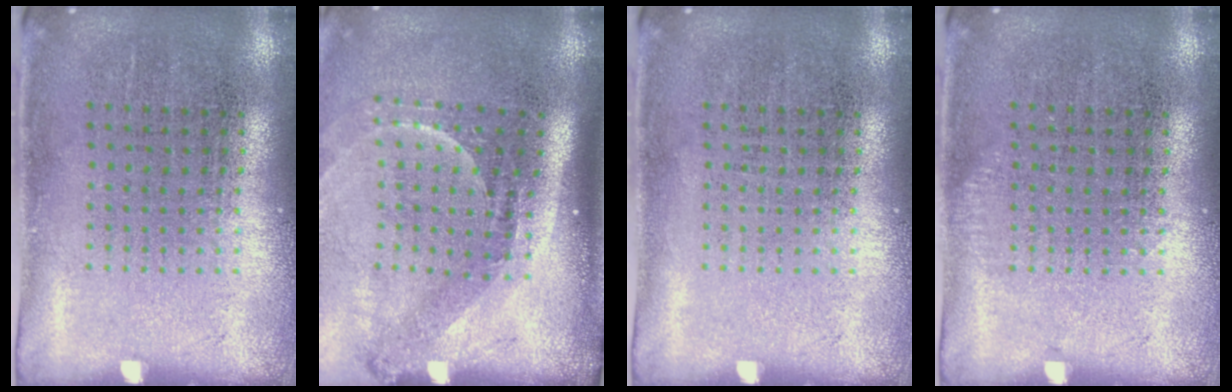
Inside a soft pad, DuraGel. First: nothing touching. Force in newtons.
{"total": 2.2, "press": 1.4, "slide": 1.7}
{"total": 0.0}
{"total": 0.6, "press": 0.6, "slide": 0.2}